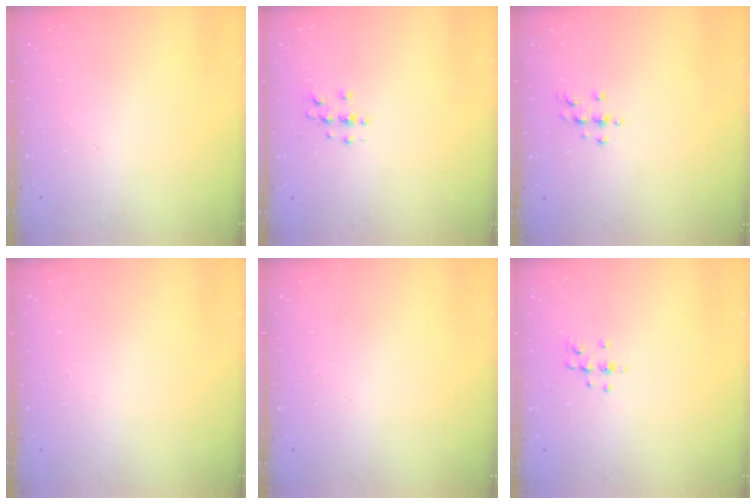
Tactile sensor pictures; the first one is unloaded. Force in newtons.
{"total": 3.1, "press": 3.1, "slide": 0.3}
{"total": 4.2, "press": 4.2, "slide": 0.5}
{"total": 0.0}
{"total": 0.0}
{"total": 5.5, "press": 5.2, "slide": 1.6}